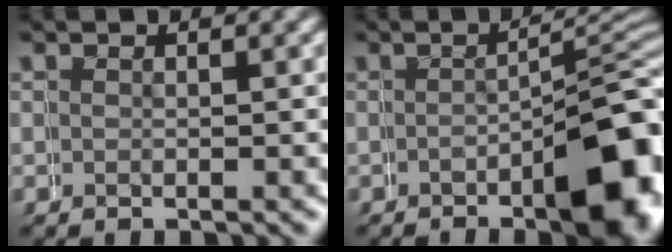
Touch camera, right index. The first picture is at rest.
{"total": 9.3, "force": [-4.3, 3.2, 7.7], "torque": [-0.068, 0.008, -0.059]}